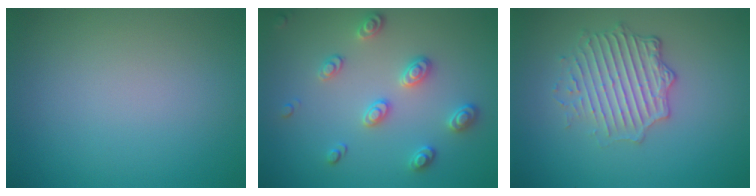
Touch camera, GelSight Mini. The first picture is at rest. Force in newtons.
{"total": 2.8, "press": 2.6, "slide": 1.1}
{"total": 4.3, "press": 3.4, "slide": 2.6}